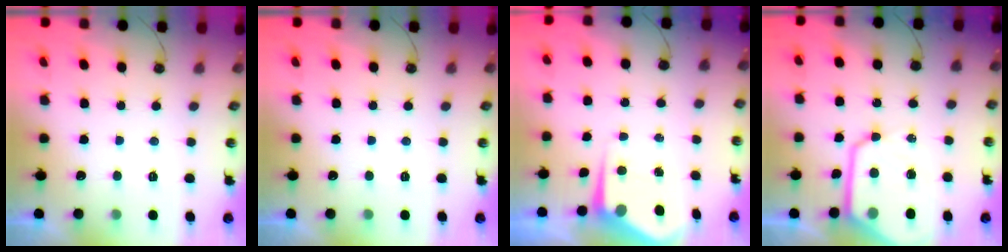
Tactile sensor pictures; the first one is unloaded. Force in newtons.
{"total": 0.0}
{"total": 5.6, "press": 5.6, "slide": 0.2}
{"total": 13.8, "press": 13.7, "slide": 1.5}